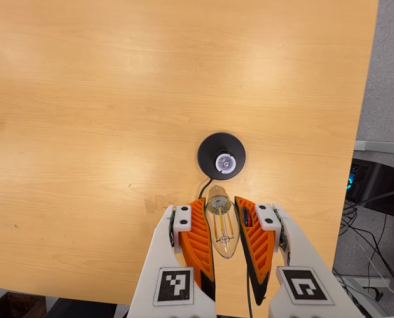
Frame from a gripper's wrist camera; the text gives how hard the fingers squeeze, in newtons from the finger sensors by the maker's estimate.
{"total": 21.1, "left": 23.0, "right": 19.2}